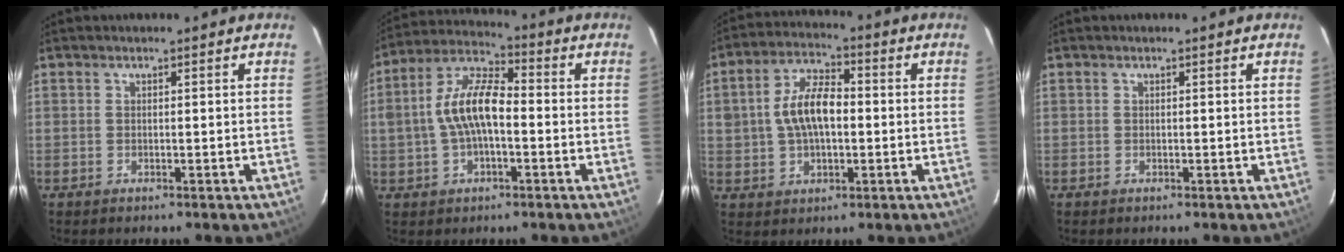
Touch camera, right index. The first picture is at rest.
{"total": 11.1, "force": [-1.1, 5.2, 9.7], "torque": [-0.200, 0.020, -0.021]}
{"total": 9.7, "force": [0.1, 5.4, 8.1], "torque": [-0.160, 0.020, 0.006]}
{"total": 0.0}